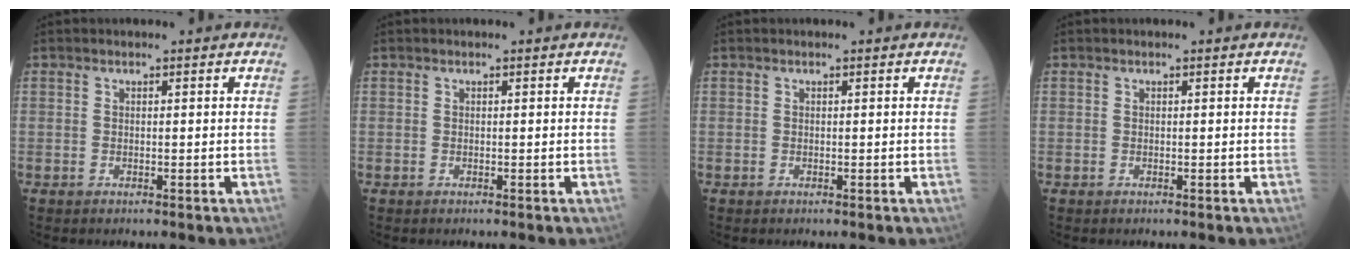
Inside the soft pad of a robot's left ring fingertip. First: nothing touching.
{"total": 0.0}
{"total": 0.0}
{"total": 0.0}